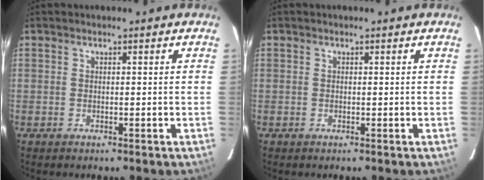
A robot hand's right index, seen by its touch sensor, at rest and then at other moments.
{"total": 0.0}